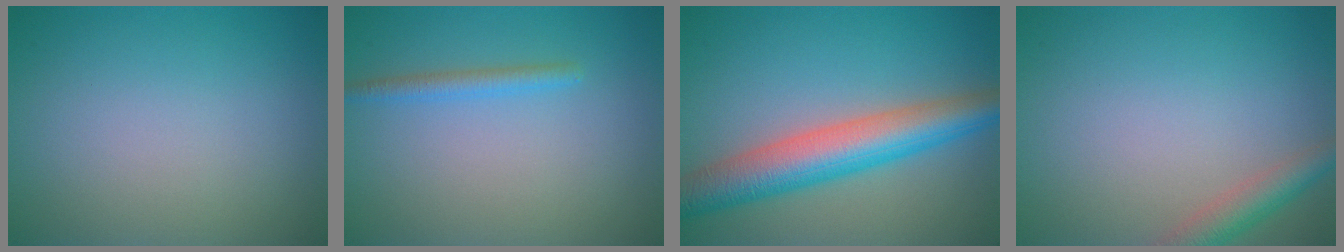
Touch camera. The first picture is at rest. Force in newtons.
{"total": 1.6, "press": 1.6, "slide": 0.0}
{"total": 7.3, "press": 7.3, "slide": 0.0}
{"total": 2.9, "press": 2.9, "slide": 0.1}